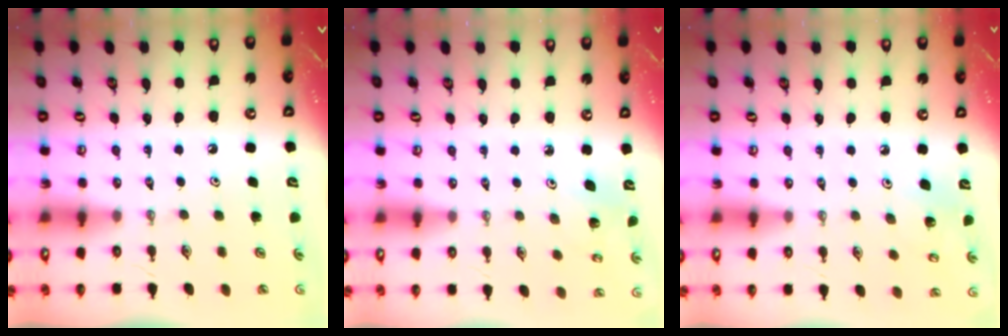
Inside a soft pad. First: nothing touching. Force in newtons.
{"total": 2.7, "press": 2.7, "slide": 0.2}
{"total": 4.9, "press": 4.5, "slide": 2.0}